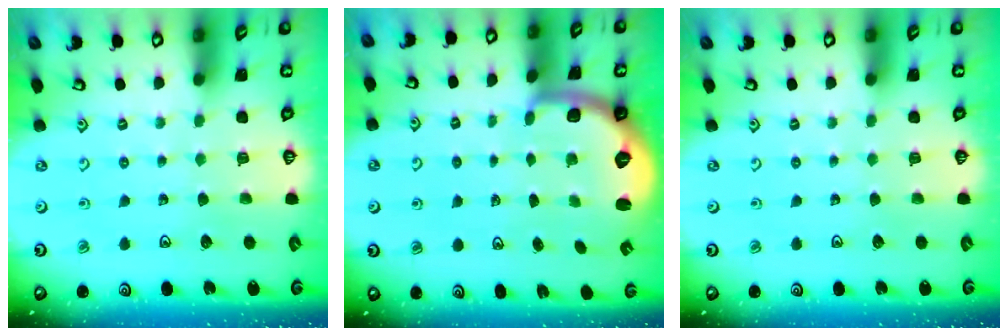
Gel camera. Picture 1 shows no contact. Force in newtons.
{"total": 1.9, "press": 1.8, "slide": 0.5}
{"total": 0.0}